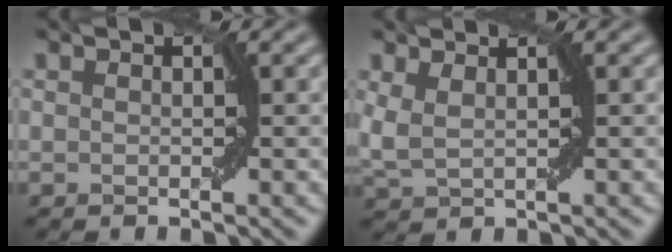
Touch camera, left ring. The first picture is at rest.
{"total": 2.0, "force": [1.0, 0.7, 1.6], "torque": [-0.041, 0.002, 0.022]}